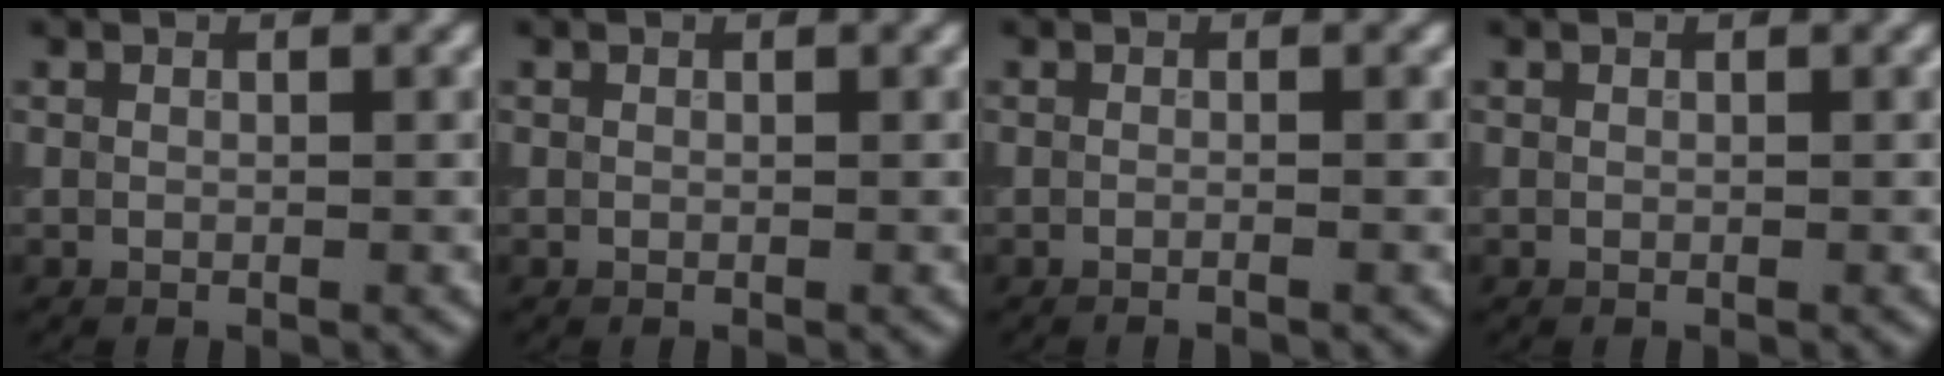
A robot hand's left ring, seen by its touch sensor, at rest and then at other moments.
{"total": 0.0}
{"total": 2.1, "force": [0.1, 1.0, 1.8], "torque": [-0.001, -0.007, -0.024]}
{"total": 0.0}